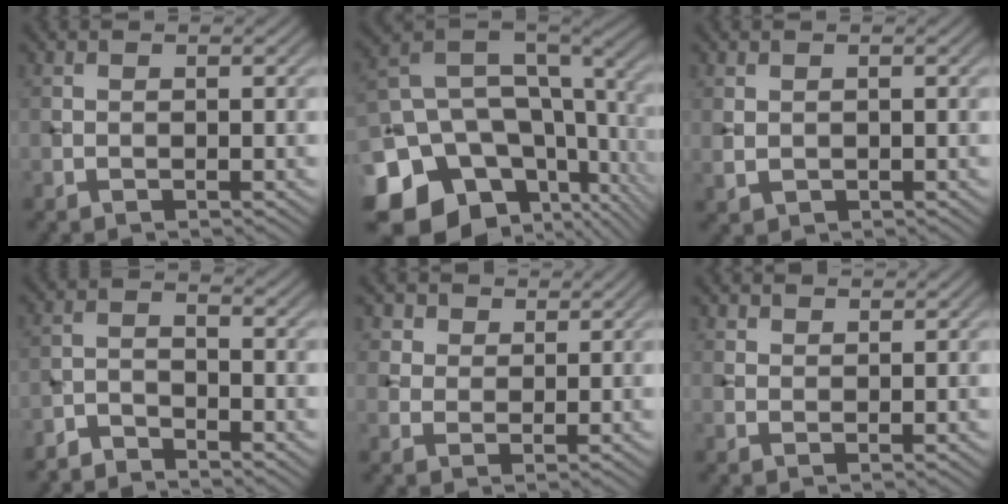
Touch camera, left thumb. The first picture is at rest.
{"total": 19.0, "force": [-5.2, 14.1, 11.5], "torque": [-0.257, -0.027, -0.039]}
{"total": 1.3, "force": [0.3, 1.0, 0.7], "torque": [-0.019, -0.003, 0.011]}
{"total": 3.1, "force": [-2.9, 0.6, 0.8], "torque": [-0.016, -0.004, -0.066]}
{"total": 4.3, "force": [3.1, 2.7, 1.4], "torque": [-0.043, -0.013, 0.071]}
{"total": 2.8, "force": [2.5, 0.9, 0.9], "torque": [-0.019, -0.005, 0.055]}